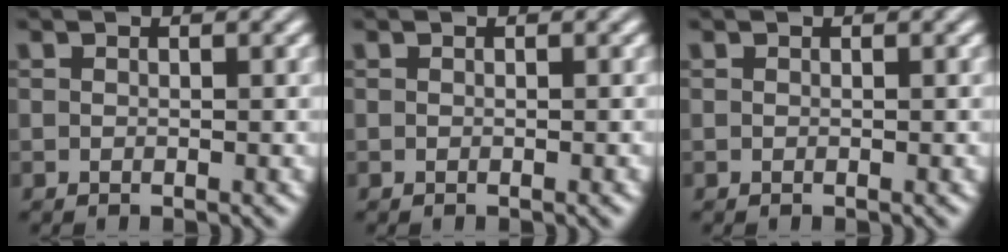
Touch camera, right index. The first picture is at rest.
{"total": 0.0}
{"total": 0.0}